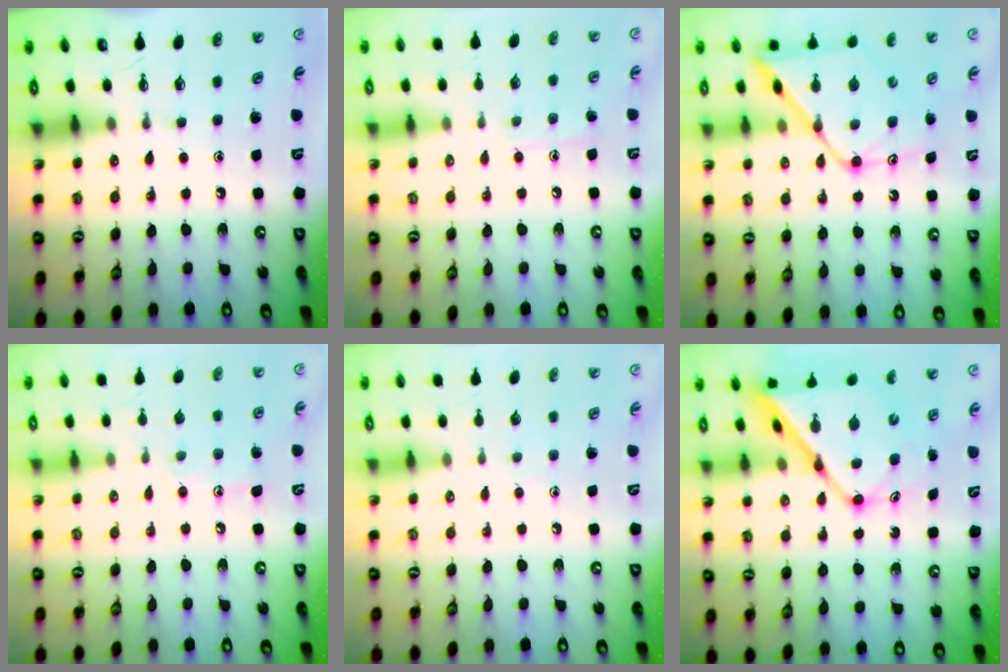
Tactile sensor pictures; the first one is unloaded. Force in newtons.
{"total": 5.7, "press": 5.7, "slide": 0.7}
{"total": 14.9, "press": 14.8, "slide": 1.2}
{"total": 7.0, "press": 7.0, "slide": 0.2}
{"total": 3.3, "press": 3.2, "slide": 0.4}
{"total": 14.5, "press": 14.5, "slide": 1.0}